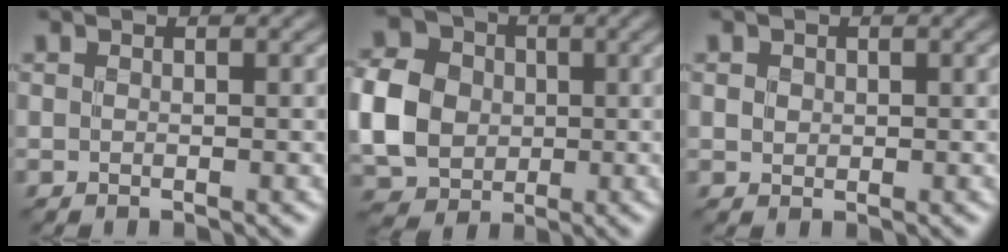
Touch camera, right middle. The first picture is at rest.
{"total": 7.4, "force": [-0.3, 6.3, 3.9], "torque": [-0.098, 0.010, -0.011]}
{"total": 0.8, "force": [0.2, 0.8, 0.3], "torque": [-0.003, -0.002, 0.003]}